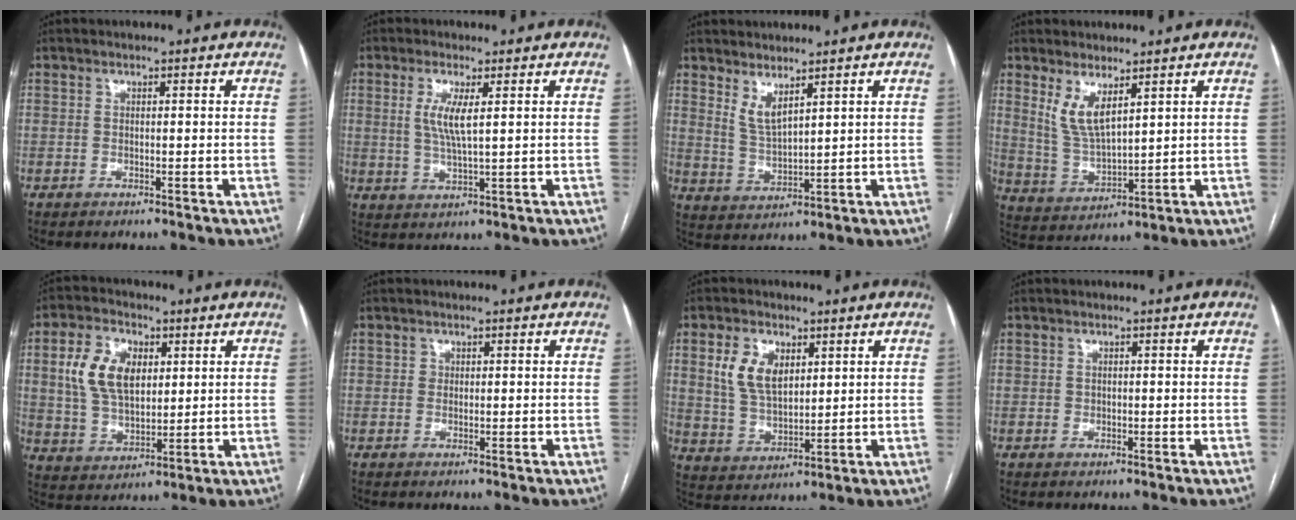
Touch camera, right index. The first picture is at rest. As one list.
[{"total": 4.8, "force": [1.3, 0.6, 4.6], "torque": [-0.098, -0.005, 0.029]}, {"total": 4.1, "force": [3.0, 0.7, 2.7], "torque": [-0.060, -0.018, 0.069]}, {"total": 6.4, "force": [3.7, 1.8, 5.0], "torque": [-0.107, -0.012, 0.084]}, {"total": 10.6, "force": [2.9, 6.4, 7.9], "torque": [-0.170, 0.019, 0.061]}, {"total": 0.8, "force": [0.2, 0.8, 0.2], "torque": [0.003, 0.002, 0.003]}, {"total": 8.2, "force": [3.2, 4.8, 5.8], "torque": [-0.123, 0.011, 0.070]}, {"total": 0.6, "force": [0.0, 0.6, 0.2], "torque": [0.000, 0.002, -0.001]}]